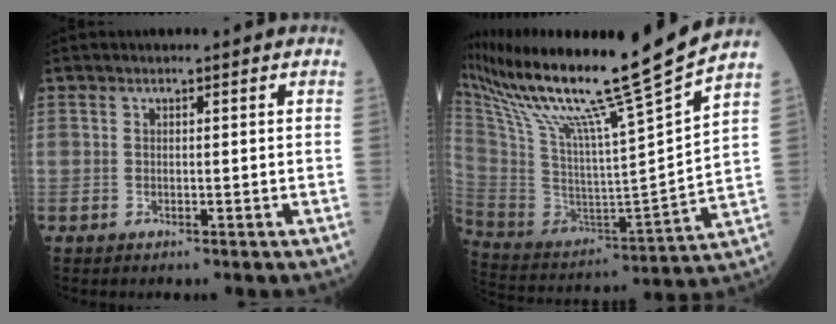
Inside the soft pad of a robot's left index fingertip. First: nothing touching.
{"total": 25.2, "force": [20.2, -2.6, 14.9], "torque": [-0.268, -0.060, 0.339]}